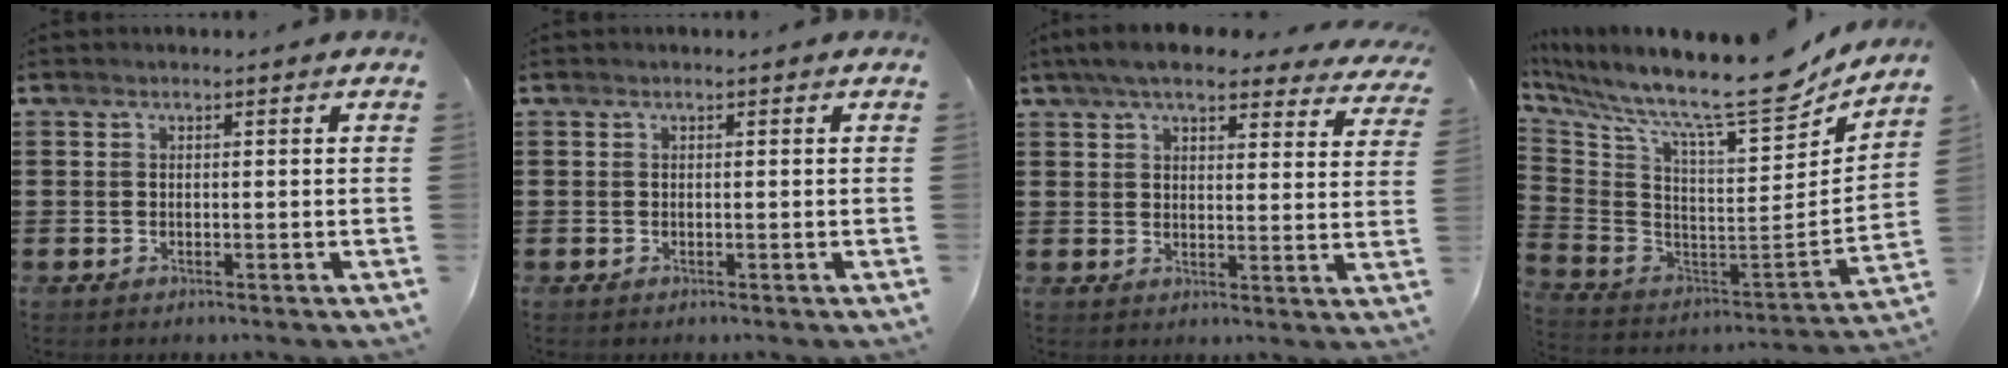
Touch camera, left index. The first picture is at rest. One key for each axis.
{"total": 0.0}
{"total": 6.9, "fx": 5.9, "fy": 1.2, "fz": 3.3, "tx": -0.076, "ty": -0.014, "tz": 0.107}
{"total": 12.4, "fx": 10.1, "fy": 1.7, "fz": 6.9, "tx": -0.139, "ty": -0.098, "tz": 0.160}